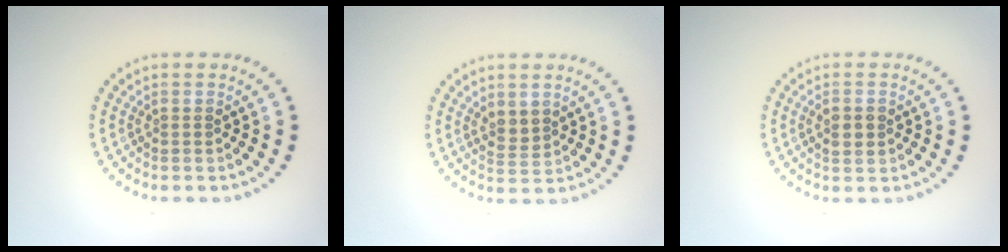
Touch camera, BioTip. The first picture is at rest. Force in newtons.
{"total": 1.6, "press": 1.4, "slide": 0.7}
{"total": 1.8, "press": 1.8, "slide": 0.0}